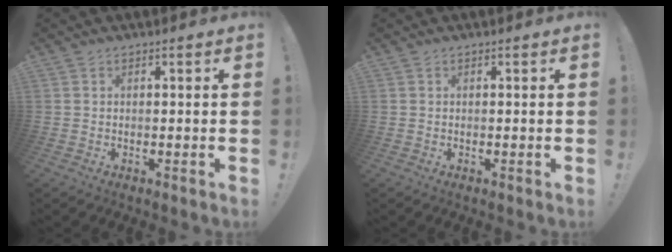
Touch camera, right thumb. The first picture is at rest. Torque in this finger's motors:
{"motor_torque": [0.00, 0.00, 0.00, 0.00, 0.03]}